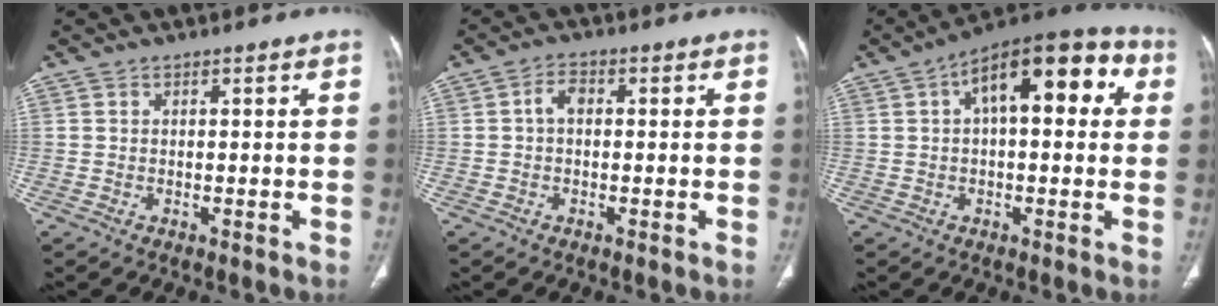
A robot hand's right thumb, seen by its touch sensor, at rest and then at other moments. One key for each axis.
{"total": 2.7, "fx": 0.0, "fy": 1.8, "fz": 2.1, "tx": -0.032, "ty": 0.011, "tz": -0.005}
{"total": 16.8, "fx": 4.6, "fy": 7.7, "fz": 14.2, "tx": -0.171, "ty": 0.041, "tz": 0.060}